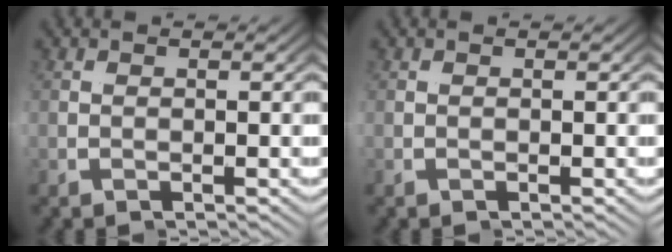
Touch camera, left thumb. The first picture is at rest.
{"total": 0.0}